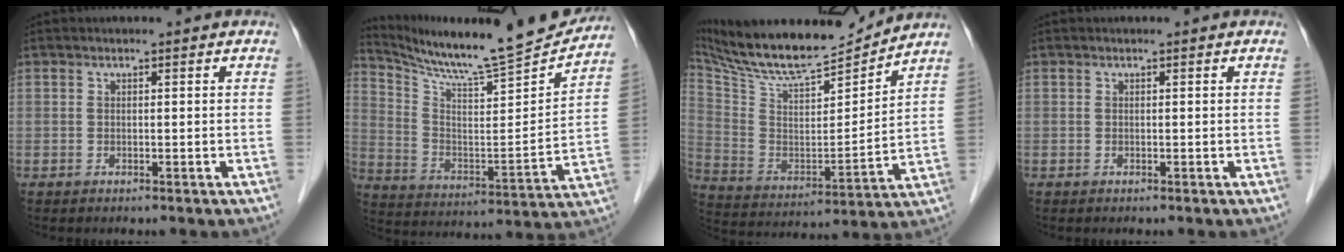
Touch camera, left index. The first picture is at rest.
{"total": 18.7, "force": [17.8, 0.1, 5.8], "torque": [-0.116, -0.062, 0.277]}
{"total": 17.1, "force": [16.0, 1.5, 5.8], "torque": [-0.121, -0.018, 0.282]}
{"total": 0.0}